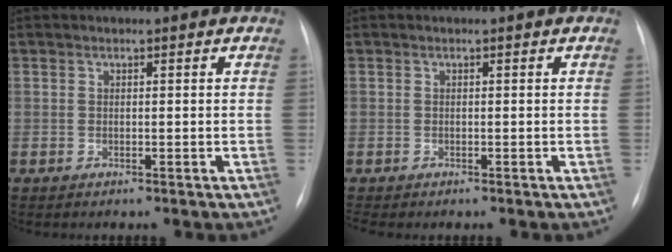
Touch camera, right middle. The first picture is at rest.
{"total": 0.7, "force": [-0.6, 0.1, 0.3], "torque": [-0.007, -0.004, -0.007]}